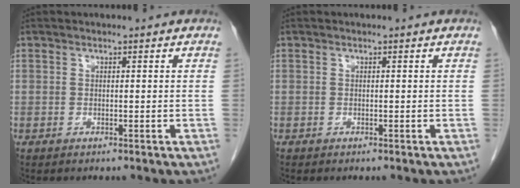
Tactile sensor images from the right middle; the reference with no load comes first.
{"total": 0.0}